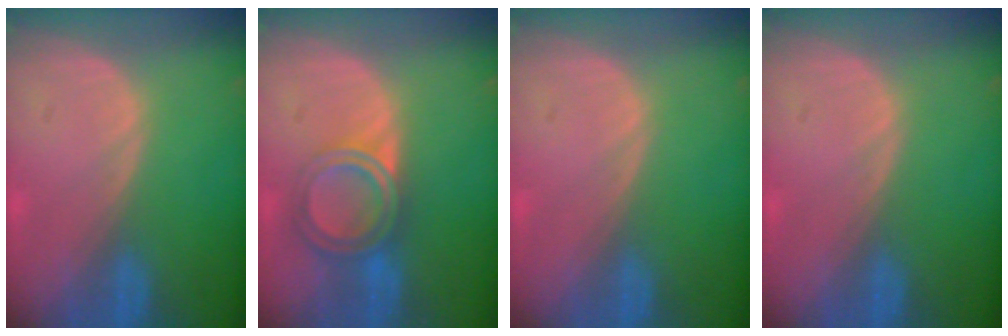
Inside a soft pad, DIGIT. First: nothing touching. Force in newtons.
{"total": 6.4, "press": 5.4, "slide": 3.3}
{"total": 0.0}
{"total": 0.0}